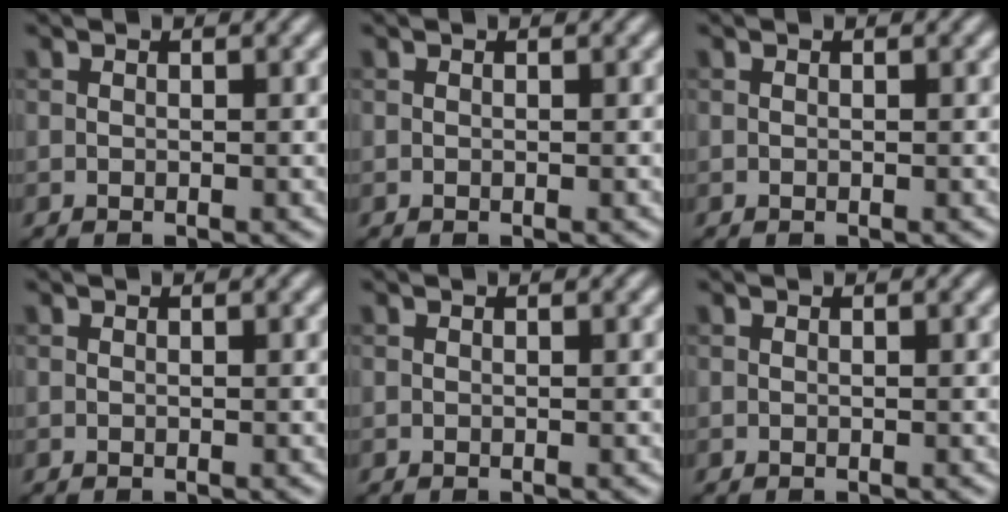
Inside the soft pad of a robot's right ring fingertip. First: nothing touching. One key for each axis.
{"total": 0.0}
{"total": 0.0}
{"total": 0.0}
{"total": 0.0}
{"total": 0.0}